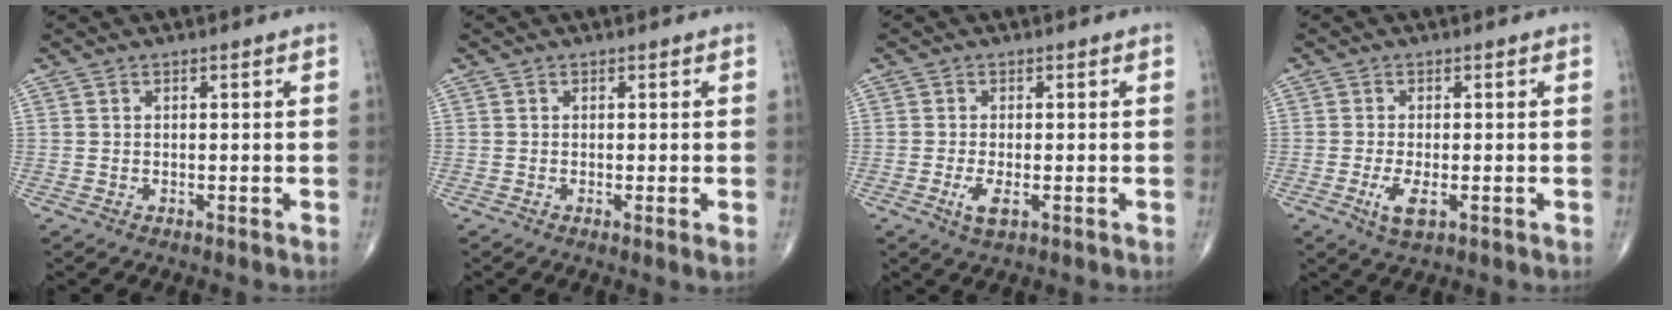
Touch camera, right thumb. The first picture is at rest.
{"total": 1.5, "force": [-0.2, 0.0, 1.5], "torque": [-0.030, -0.006, -0.005]}
{"total": 3.1, "force": [-1.0, 1.0, 2.7], "torque": [-0.062, -0.007, -0.019]}
{"total": 4.0, "force": [-1.3, 1.4, 3.5], "torque": [-0.075, -0.009, -0.022]}